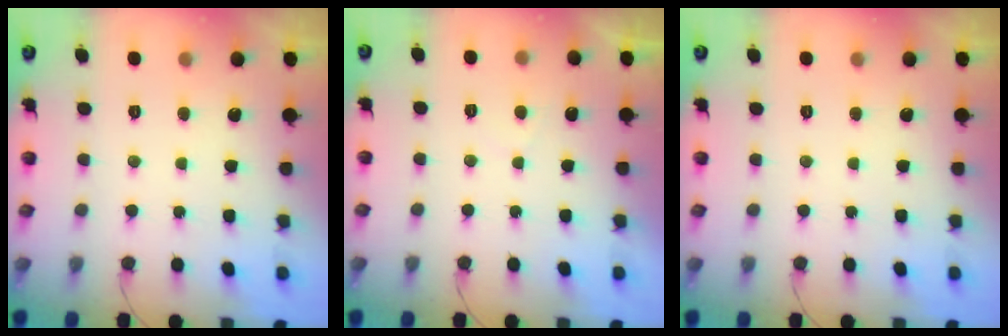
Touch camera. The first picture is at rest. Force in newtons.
{"total": 0.7, "press": 0.3, "slide": 0.6}
{"total": 0.0}